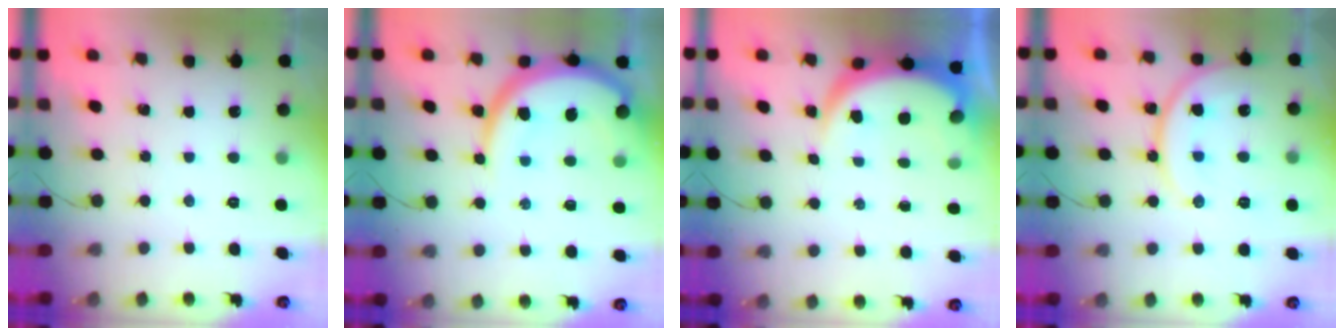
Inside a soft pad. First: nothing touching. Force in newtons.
{"total": 14.6, "press": 14.5, "slide": 1.6}
{"total": 8.4, "press": 8.4, "slide": 1.0}
{"total": 13.7, "press": 13.6, "slide": 1.4}